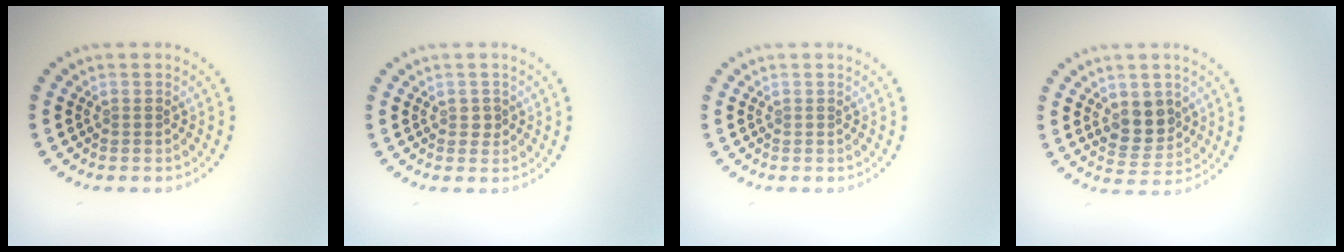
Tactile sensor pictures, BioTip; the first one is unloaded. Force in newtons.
{"total": 0.8, "press": 0.8, "slide": 0.2}
{"total": 0.0}
{"total": 3.6, "press": 3.4, "slide": 1.1}